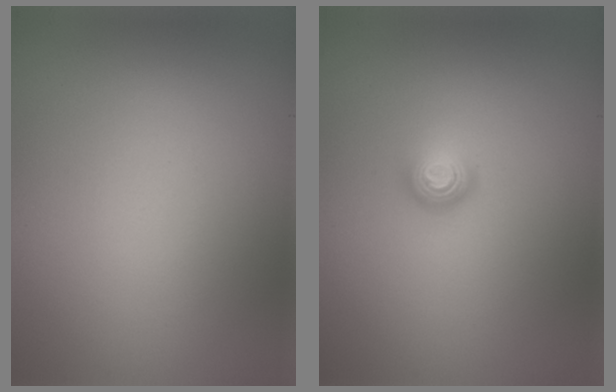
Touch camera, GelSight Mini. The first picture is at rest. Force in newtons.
{"total": 1.6, "press": 1.1, "slide": 1.1}